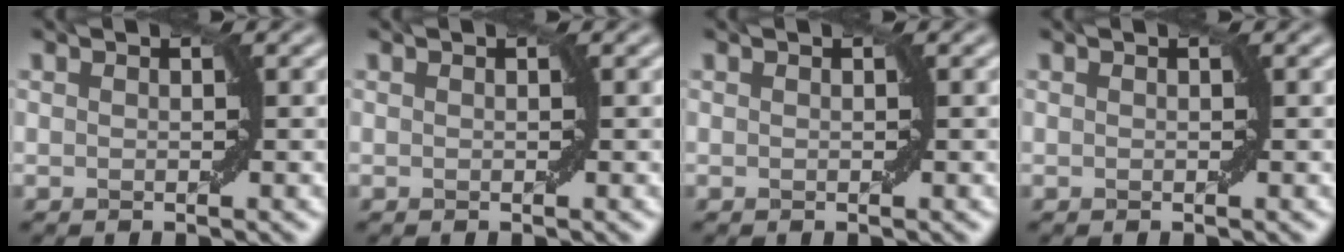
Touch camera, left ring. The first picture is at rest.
{"total": 0.0}
{"total": 0.0}
{"total": 0.0}